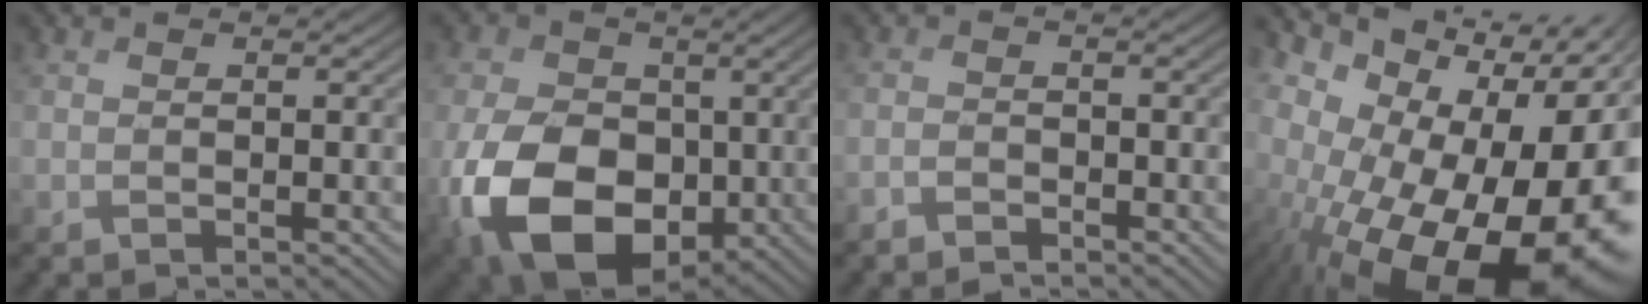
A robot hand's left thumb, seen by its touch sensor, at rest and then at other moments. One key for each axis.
{"total": 16.2, "fx": -3.5, "fy": 11.1, "fz": 11.3, "tx": -0.252, "ty": -0.035, "tz": -0.060}
{"total": 1.6, "fx": -1.4, "fy": 0.5, "fz": 0.5, "tx": -0.009, "ty": 0.001, "tz": -0.032}
{"total": 22.4, "fx": -6.6, "fy": 13.9, "fz": 16.3, "tx": -0.239, "ty": -0.026, "tz": -0.079}